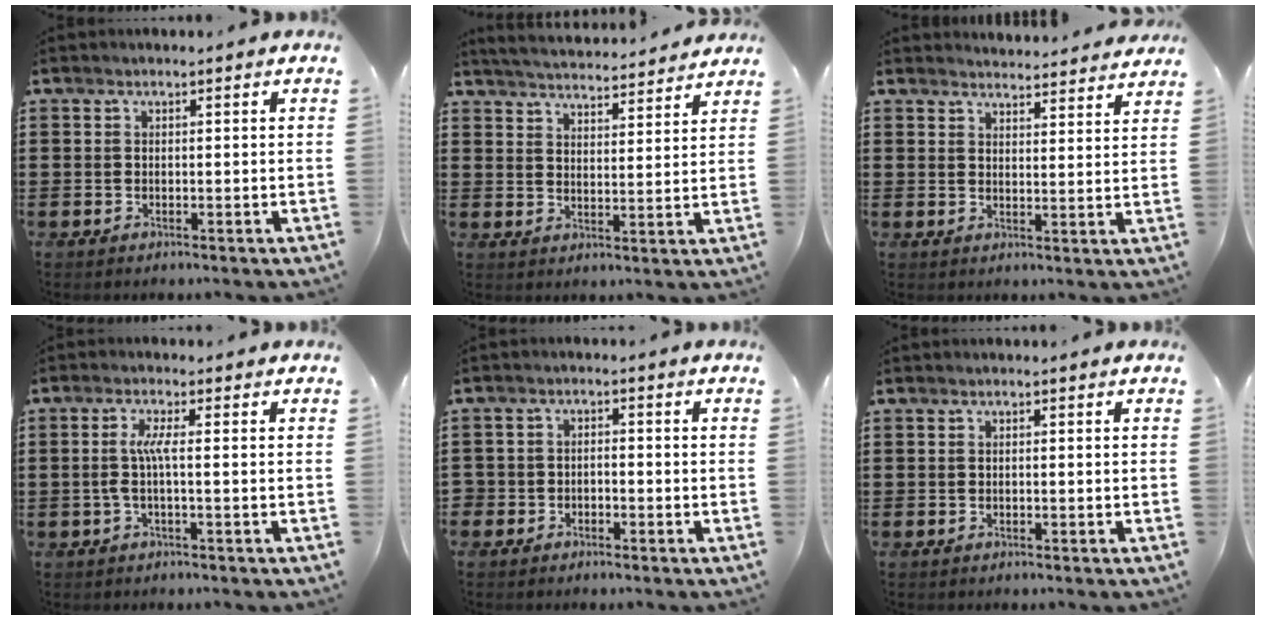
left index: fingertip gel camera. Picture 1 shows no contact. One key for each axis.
{"total": 4.3, "fx": 4.3, "fy": -0.3, "fz": 0.5, "tx": -0.027, "ty": -0.030, "tz": 0.073}
{"total": 3.5, "fx": 3.5, "fy": -0.1, "fz": -0.1, "tx": -0.001, "ty": -0.023, "tz": 0.062}
{"total": 3.7, "fx": -0.3, "fy": 0.2, "fz": 3.7, "tx": -0.084, "ty": -0.006, "tz": -0.013}
{"total": 2.1, "fx": -1.9, "fy": 0.9, "fz": 0.0, "tx": -0.009, "ty": 0.000, "tz": -0.043}
{"total": 0.0}